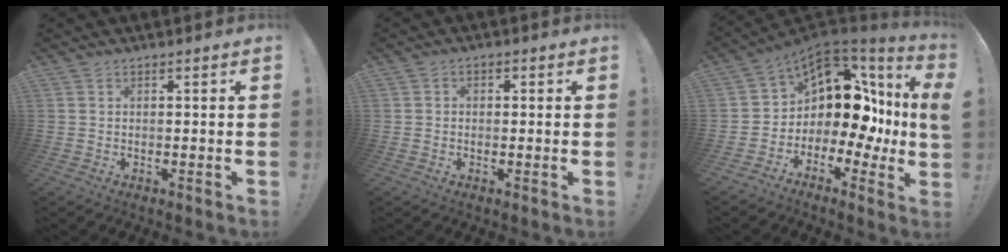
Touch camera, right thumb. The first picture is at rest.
{"total": 1.6, "force": [-0.9, 1.1, 0.8], "torque": [-0.020, 0.012, -0.015]}
{"total": 11.5, "force": [3.4, 7.5, 8.0], "torque": [-0.119, -0.037, 0.061]}